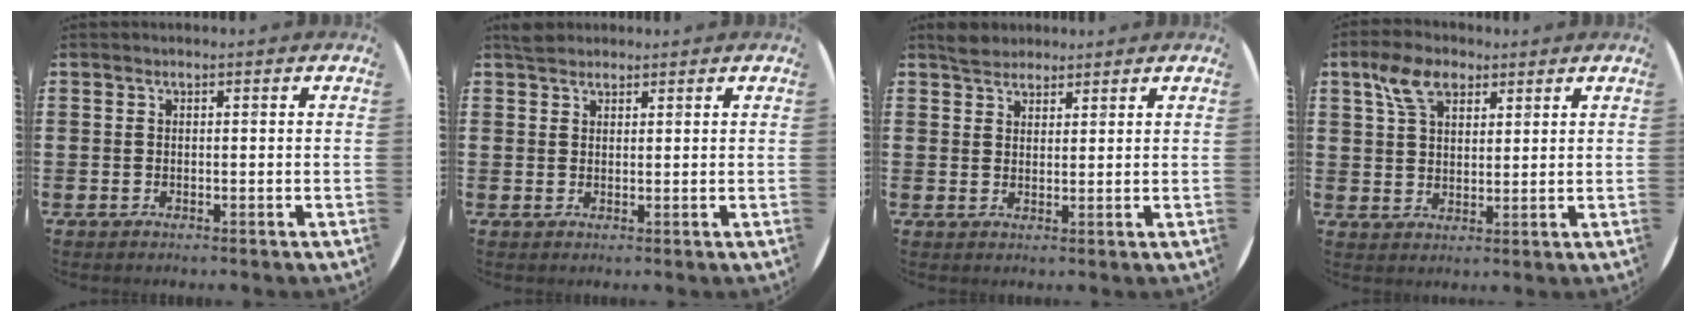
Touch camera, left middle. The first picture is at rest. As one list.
[{"total": 1.8, "force": [1.6, 0.7, 0.3], "torque": [-0.001, 0.001, 0.031]}, {"total": 2.7, "force": [2.5, 1.1, 0.2], "torque": [-0.003, 0.002, 0.047]}, {"total": 6.2, "force": [3.9, 3.5, 3.3], "torque": [-0.070, 0.009, 0.071]}]